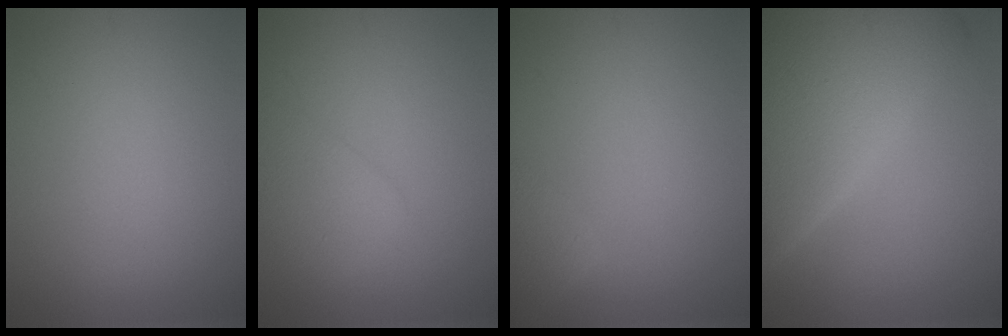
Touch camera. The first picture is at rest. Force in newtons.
{"total": 2.6, "press": 2.6, "slide": 0.0}
{"total": 2.5, "press": 2.5, "slide": 0.2}
{"total": 13.6, "press": 13.6, "slide": 0.4}